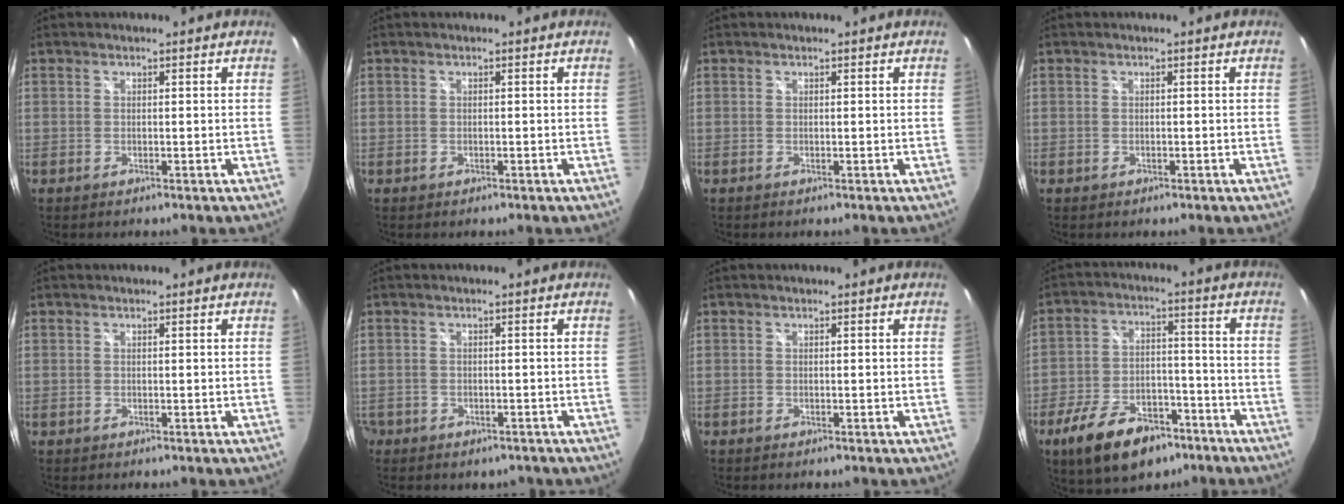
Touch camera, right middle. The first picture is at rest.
{"total": 0.6, "force": [-0.3, 0.5, 0.1], "torque": [-0.001, -0.002, -0.005]}
{"total": 0.0}
{"total": 0.7, "force": [-0.4, 0.6, 0.2], "torque": [-0.003, -0.002, -0.005]}
{"total": 0.0}
{"total": 4.6, "force": [-2.5, 3.6, 1.2], "torque": [-0.038, -0.001, -0.028]}
{"total": 0.0}
{"total": 16.0, "force": [-10.1, 8.3, 9.2], "torque": [-0.188, -0.003, -0.159]}